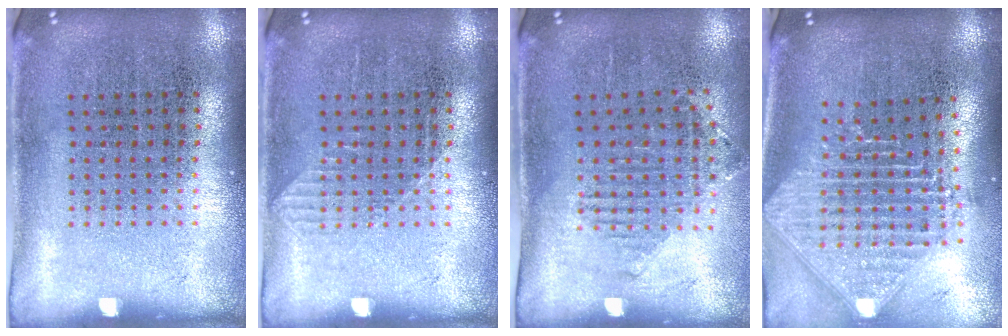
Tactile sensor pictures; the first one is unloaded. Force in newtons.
{"total": 0.7, "press": 0.6, "slide": 0.2}
{"total": 1.1, "press": 0.9, "slide": 0.5}
{"total": 2.4, "press": 1.8, "slide": 1.5}